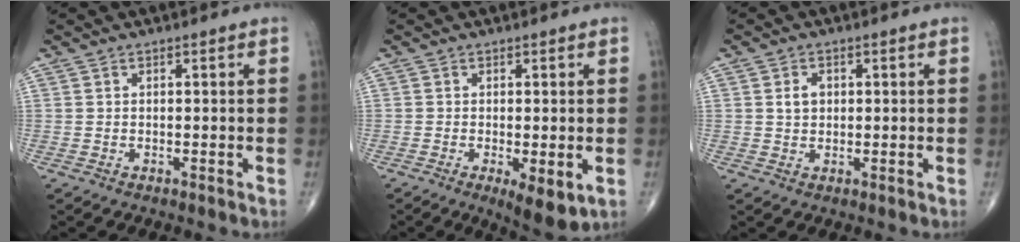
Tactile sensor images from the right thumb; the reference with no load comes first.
{"total": 6.4, "force": [-1.9, 2.2, 5.7], "torque": [-0.088, -0.019, -0.024]}
{"total": 2.8, "force": [0.5, 2.1, 1.7], "torque": [-0.022, 0.002, 0.010]}